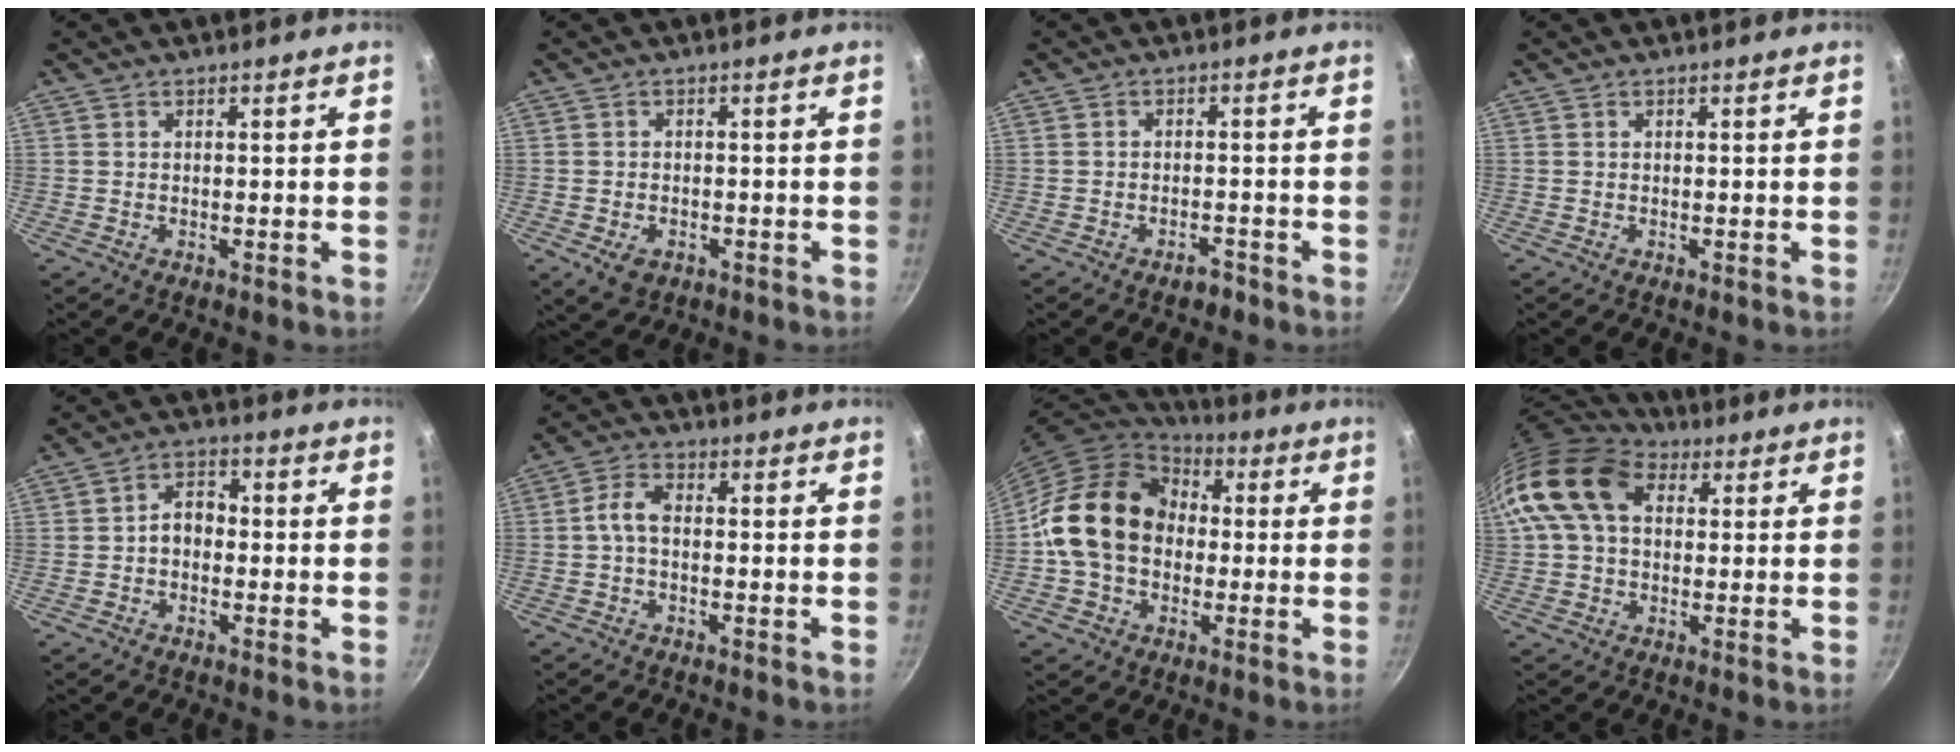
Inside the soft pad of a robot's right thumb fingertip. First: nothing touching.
{"total": 4.1, "force": [-1.7, 2.9, 2.5], "torque": [-0.040, 0.006, -0.020]}
{"total": 2.2, "force": [-1.7, 1.1, 0.9], "torque": [-0.003, 0.023, -0.017]}
{"total": 0.0}
{"total": 4.7, "force": [-0.8, 3.5, 3.1], "torque": [-0.027, 0.023, -0.022]}
{"total": 4.2, "force": [-0.6, 2.4, 3.4], "torque": [-0.070, 0.022, -0.020]}
{"total": 17.6, "force": [0.4, 14.0, 10.6], "torque": [-0.159, 0.038, -0.001]}
{"total": 15.3, "force": [3.6, 10.7, 10.3], "torque": [-0.183, 0.026, 0.049]}